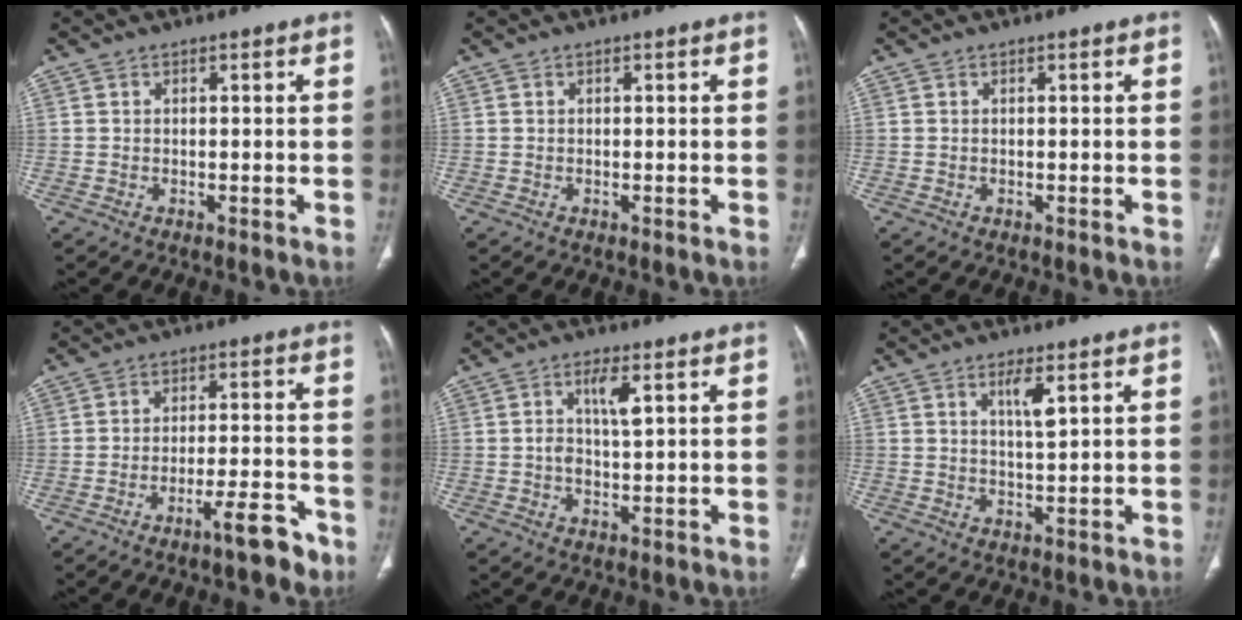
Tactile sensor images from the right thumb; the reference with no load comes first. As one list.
[{"total": 0.0}, {"total": 0.0}, {"total": 7.4, "force": [-5.1, 1.8, 5.0], "torque": [-0.073, 0.038, -0.075]}, {"total": 4.7, "force": [1.2, 1.7, 4.2], "torque": [-0.075, 0.004, 0.025]}, {"total": 4.0, "force": [1.8, 0.8, 3.4], "torque": [-0.063, -0.012, 0.035]}]